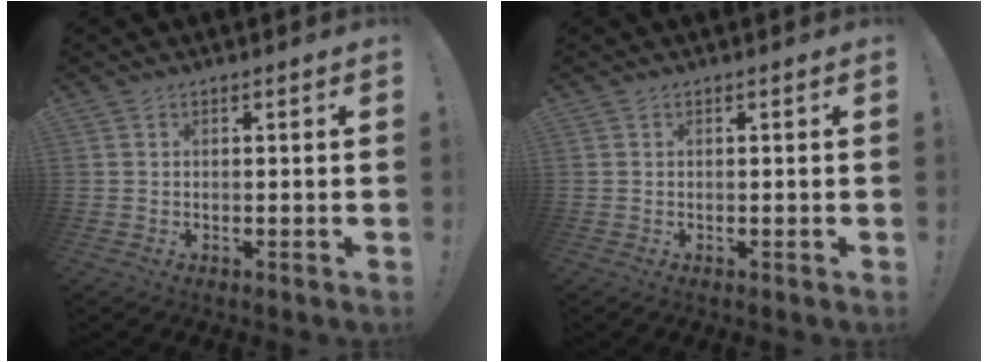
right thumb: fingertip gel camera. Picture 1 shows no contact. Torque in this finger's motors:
{"motor_torque": [0.09, 0.05, 0.15, -0.09, 0.00]}